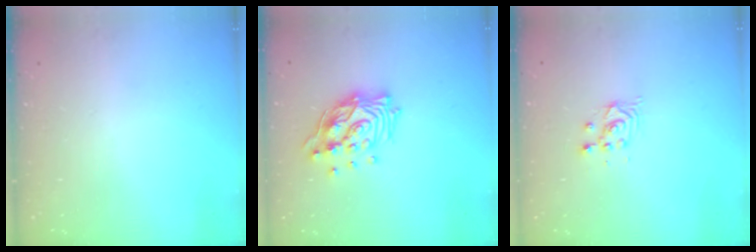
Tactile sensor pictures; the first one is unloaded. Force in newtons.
{"total": 15.2, "press": 15.2, "slide": 1.1}
{"total": 2.8, "press": 2.8, "slide": 0.1}